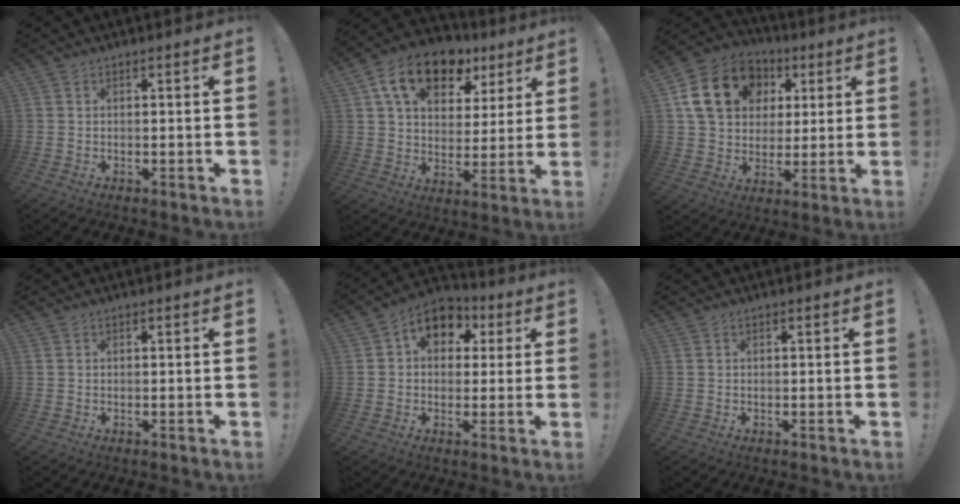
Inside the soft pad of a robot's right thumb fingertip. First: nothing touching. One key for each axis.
{"total": 16.6, "fx": 9.6, "fy": 9.9, "fz": 9.2, "tx": -0.149, "ty": -0.047, "tz": 0.172}
{"total": 18.4, "fx": 6.8, "fy": 14.1, "fz": 9.7, "tx": -0.147, "ty": -0.009, "tz": 0.143}
{"total": 0.0}
{"total": 10.2, "fx": 3.5, "fy": 7.8, "fz": 5.6, "tx": -0.072, "ty": -0.008, "tz": 0.068}
{"total": 0.0}